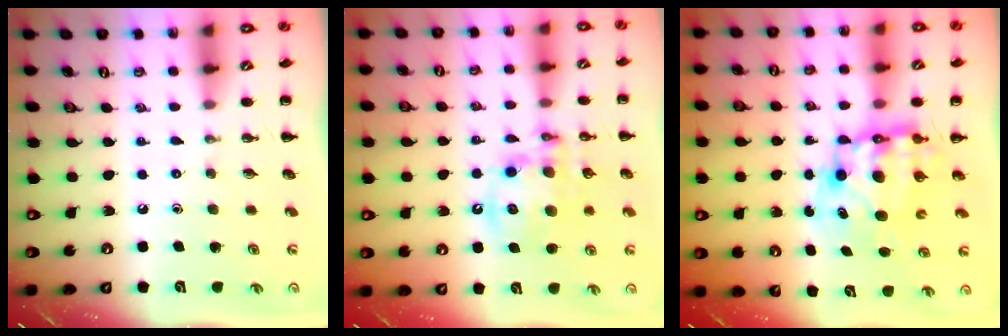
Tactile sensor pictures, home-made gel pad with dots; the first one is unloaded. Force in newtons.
{"total": 13.9, "press": 13.6, "slide": 2.9}
{"total": 10.2, "press": 9.7, "slide": 3.0}